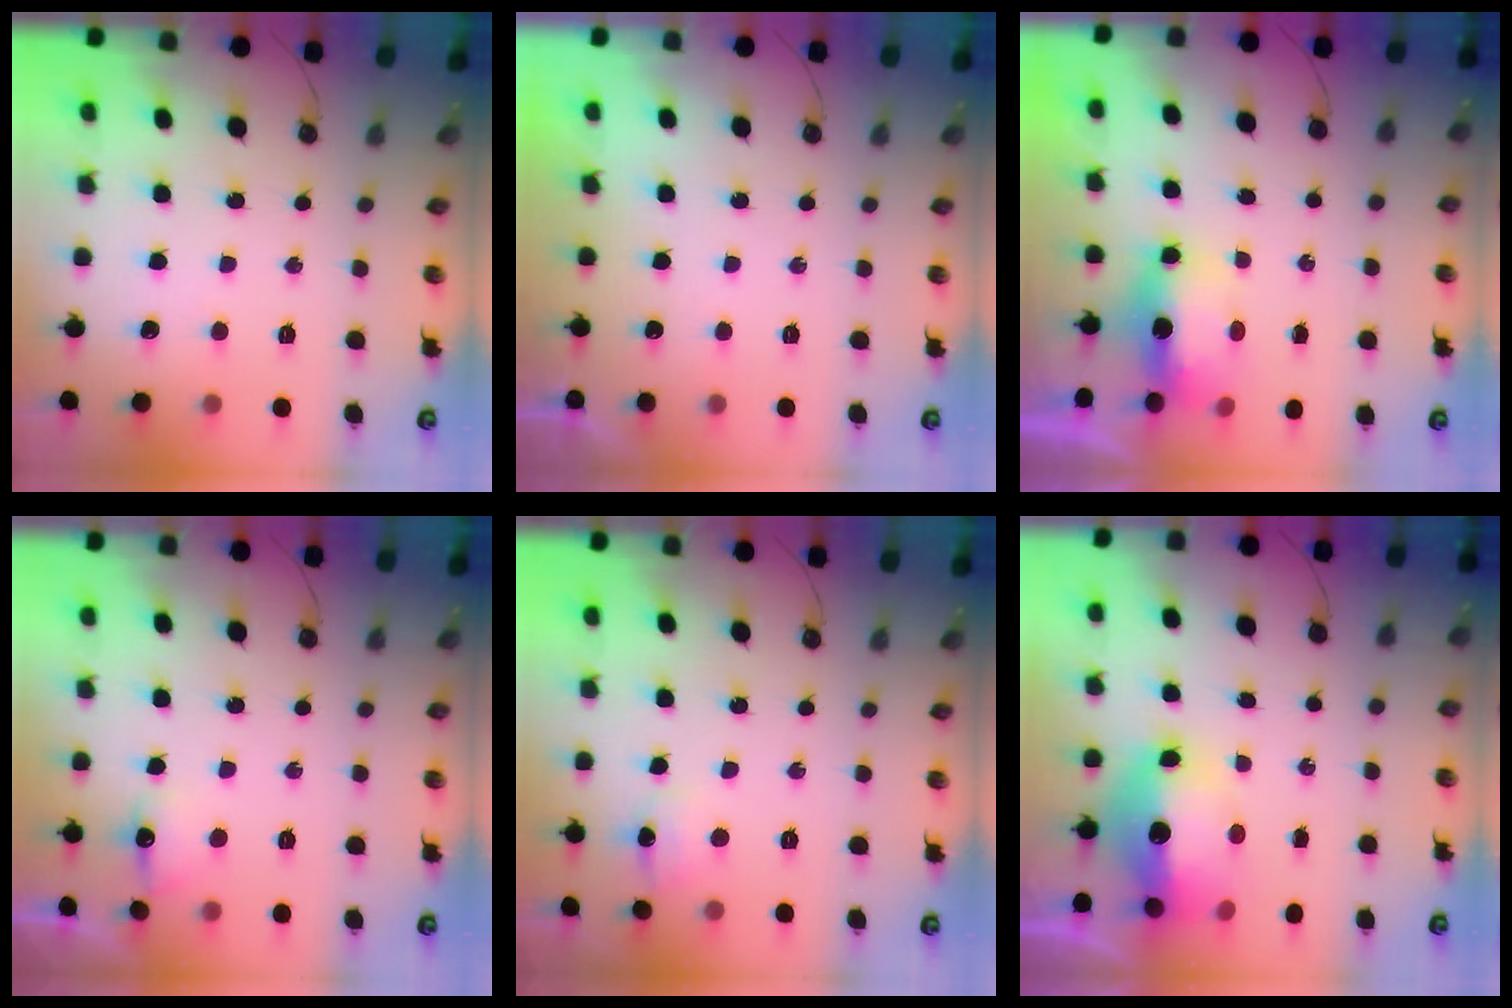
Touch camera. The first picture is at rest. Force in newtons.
{"total": 0.0}
{"total": 6.7, "press": 6.6, "slide": 1.0}
{"total": 7.4, "press": 7.3, "slide": 0.9}
{"total": 5.6, "press": 5.5, "slide": 0.8}
{"total": 14.5, "press": 13.9, "slide": 4.0}